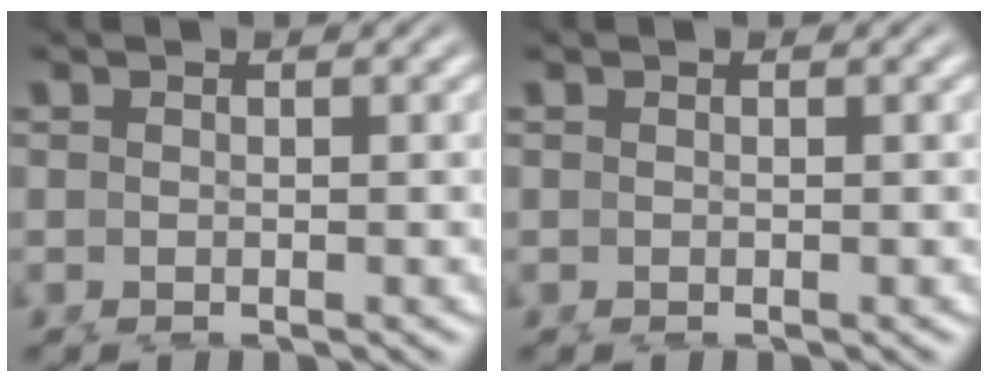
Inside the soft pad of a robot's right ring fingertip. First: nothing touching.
{"total": 0.0}